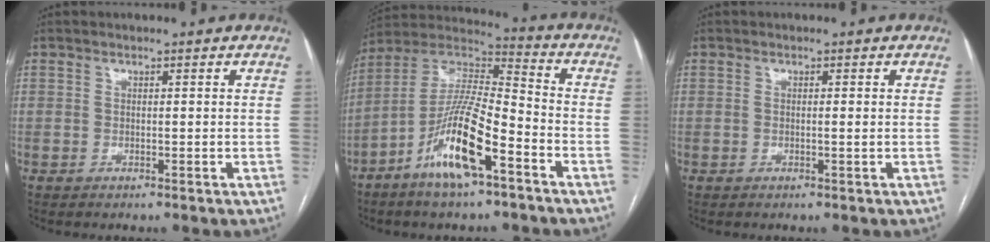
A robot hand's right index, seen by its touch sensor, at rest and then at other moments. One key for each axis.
{"total": 14.8, "fx": -7.3, "fy": 2.3, "fz": 12.6, "tx": -0.250, "ty": -0.006, "tz": -0.138}
{"total": 0.7, "fx": 0.0, "fy": -0.1, "fz": 0.7, "tx": -0.013, "ty": -0.002, "tz": 0.000}